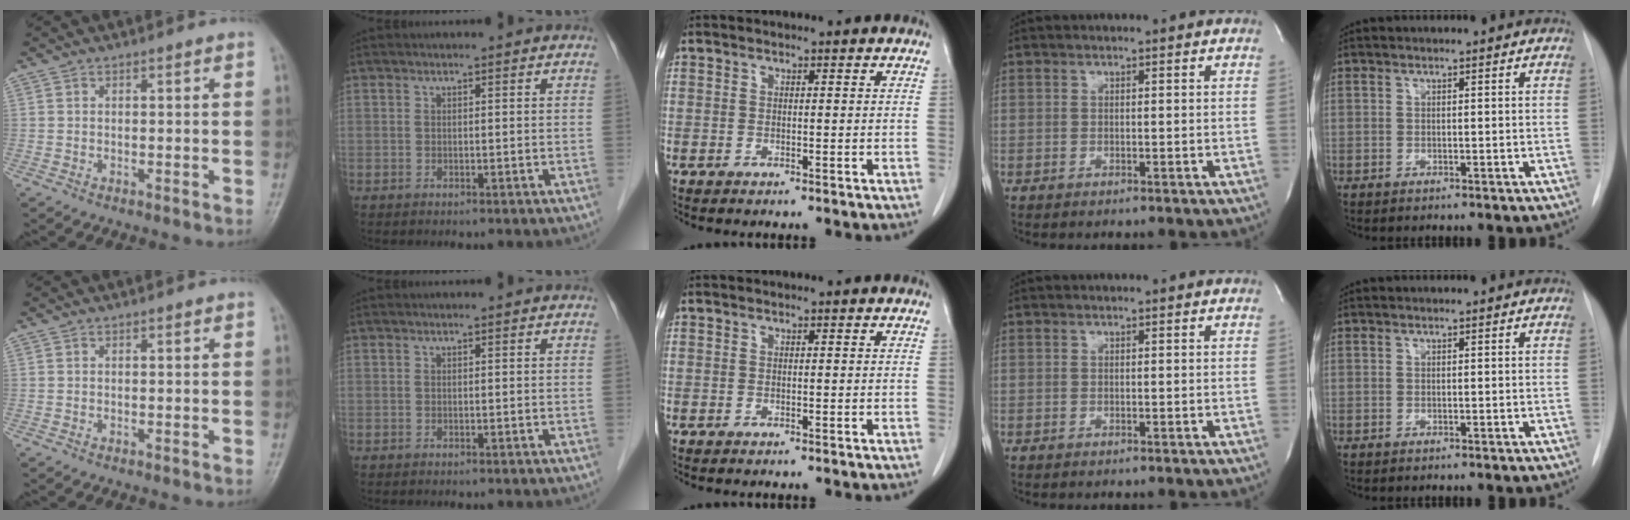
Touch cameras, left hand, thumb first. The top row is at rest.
{}